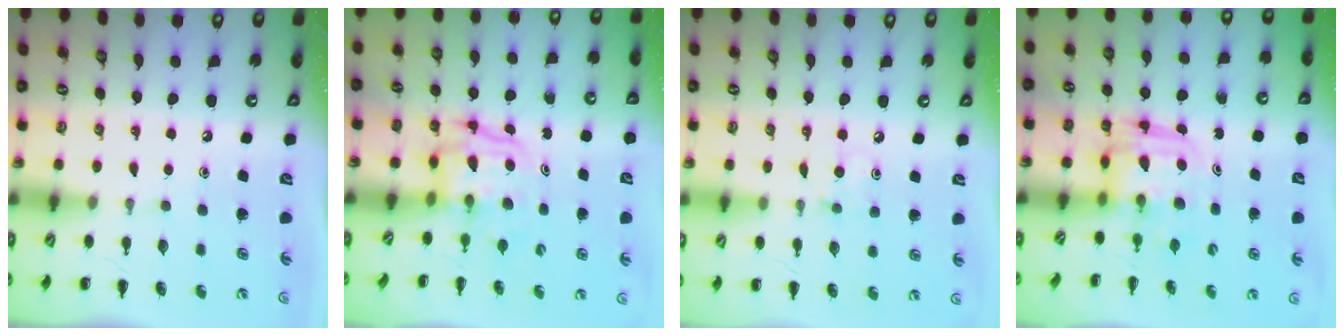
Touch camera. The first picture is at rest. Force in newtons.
{"total": 3.5, "press": 3.5, "slide": 0.3}
{"total": 5.3, "press": 5.1, "slide": 1.3}
{"total": 3.0, "press": 3.0, "slide": 0.3}